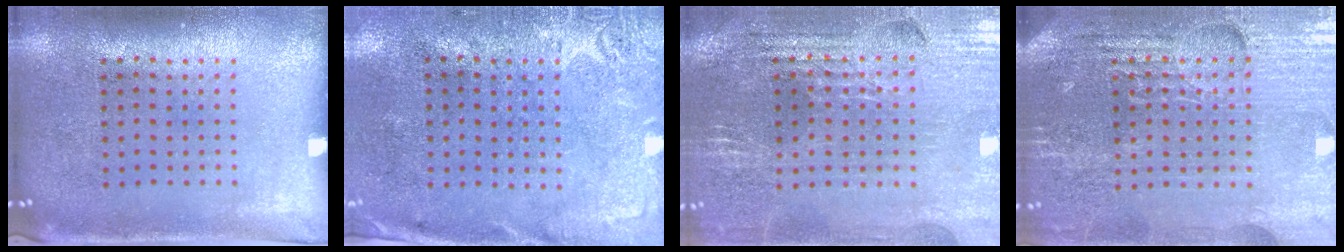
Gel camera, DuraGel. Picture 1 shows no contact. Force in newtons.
{"total": 2.7, "press": 2.2, "slide": 1.7}
{"total": 2.8, "press": 2.7, "slide": 0.5}
{"total": 4.9, "press": 4.6, "slide": 1.7}